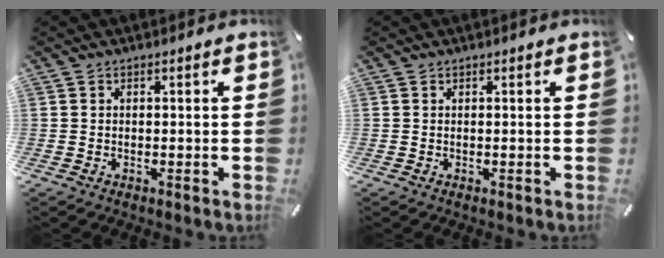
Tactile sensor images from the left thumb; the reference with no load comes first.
{"total": 0.0}